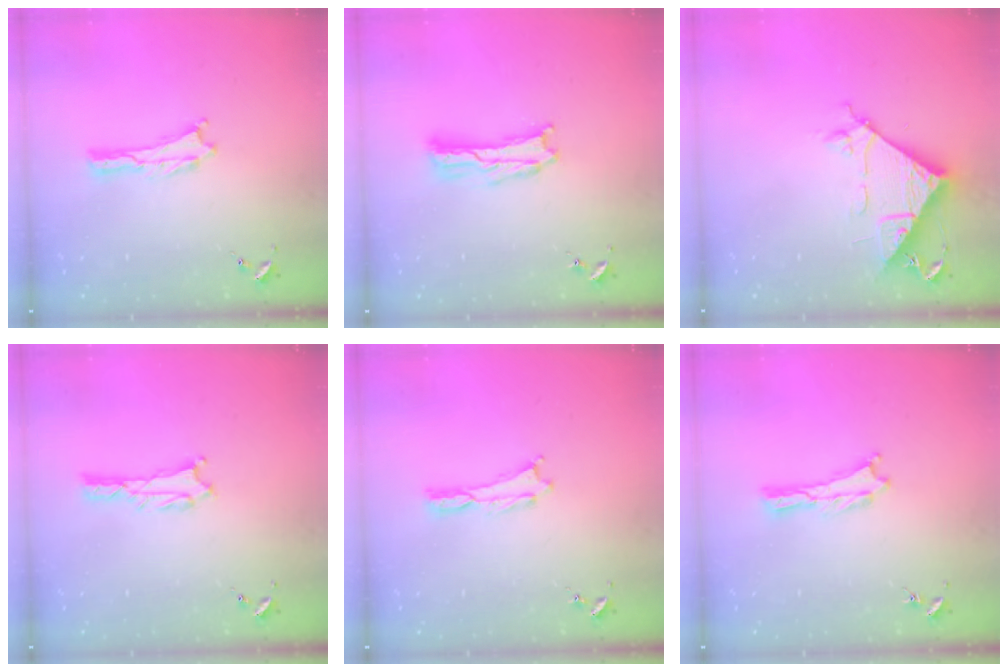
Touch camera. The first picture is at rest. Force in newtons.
{"total": 2.8, "press": 2.7, "slide": 0.4}
{"total": 8.1, "press": 8.1, "slide": 0.9}
{"total": 1.3, "press": 1.3, "slide": 0.3}
{"total": 0.0}
{"total": 0.0}